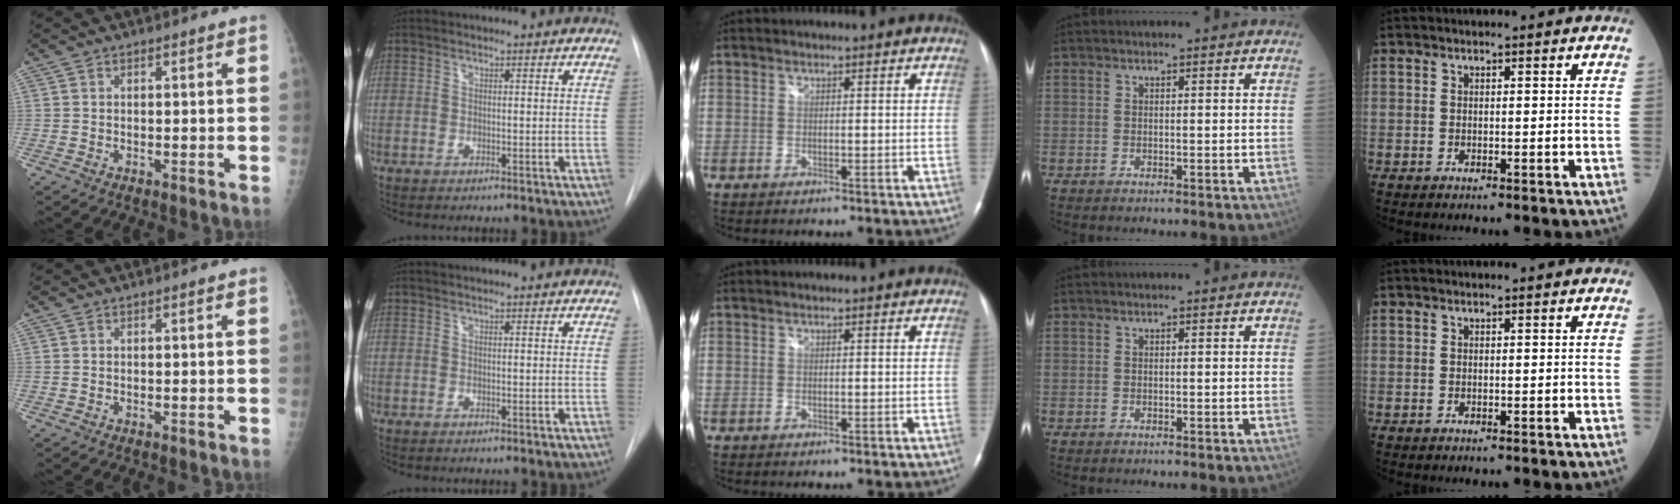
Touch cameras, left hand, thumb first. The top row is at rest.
{}